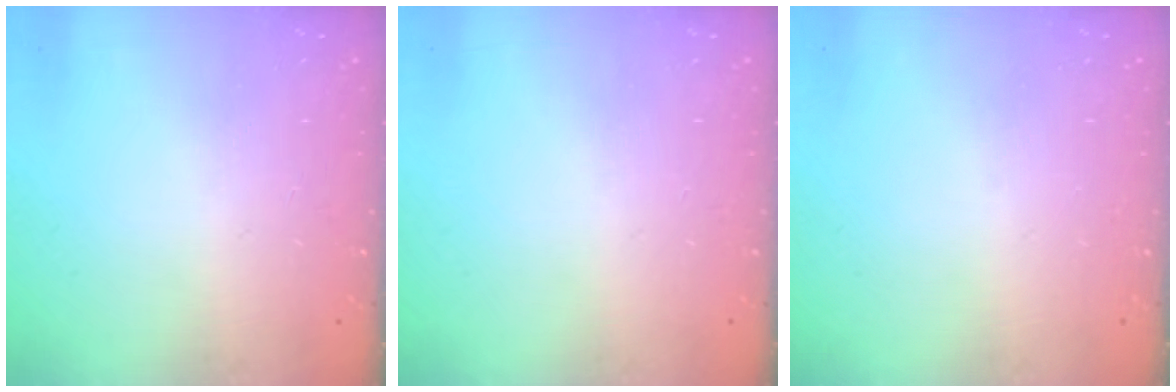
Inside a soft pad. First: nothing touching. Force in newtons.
{"total": 0.0}
{"total": 0.0}